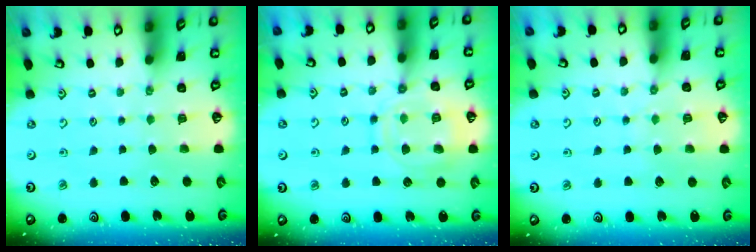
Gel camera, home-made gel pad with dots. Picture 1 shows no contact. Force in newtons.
{"total": 13.7, "press": 13.7, "slide": 1.2}
{"total": 6.3, "press": 6.3, "slide": 0.7}